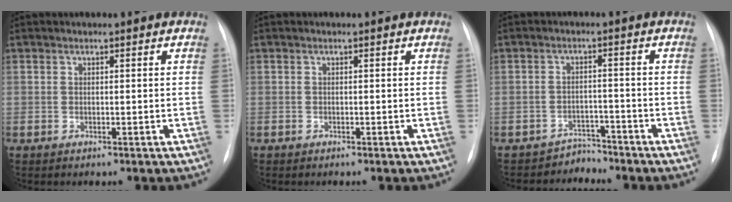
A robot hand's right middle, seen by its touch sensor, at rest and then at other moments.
{"total": 0.0}
{"total": 3.2, "force": [-2.8, 0.9, -1.3], "torque": [0.026, 0.005, -0.044]}